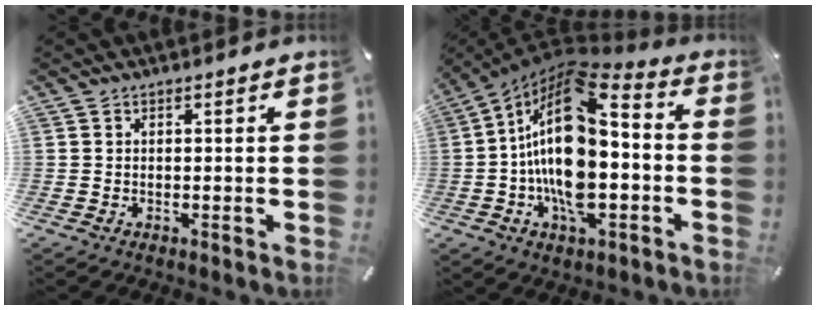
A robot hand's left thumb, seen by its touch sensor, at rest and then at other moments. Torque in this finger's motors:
{"motor_torque": [1.79, 3.22, 2.77, 0.00, 0.95]}